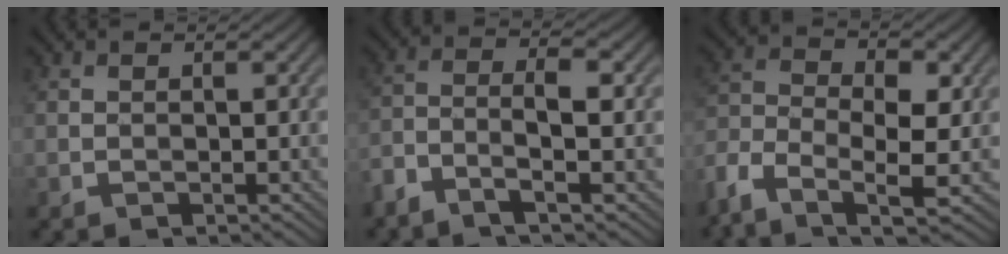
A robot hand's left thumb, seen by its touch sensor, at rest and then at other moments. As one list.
[{"total": 4.6, "force": [-2.6, 1.0, 3.6], "torque": [-0.075, 0.003, -0.064]}, {"total": 9.1, "force": [-4.4, 4.6, 6.6], "torque": [-0.148, -0.013, -0.094]}]